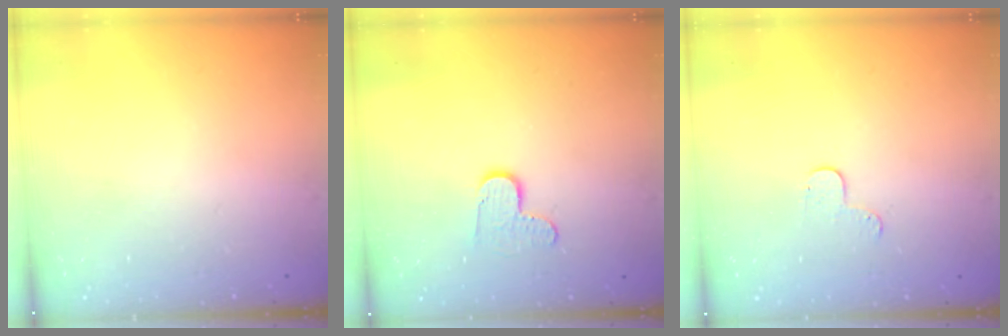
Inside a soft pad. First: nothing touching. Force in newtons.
{"total": 7.7, "press": 7.6, "slide": 0.4}
{"total": 4.1, "press": 4.1, "slide": 0.4}